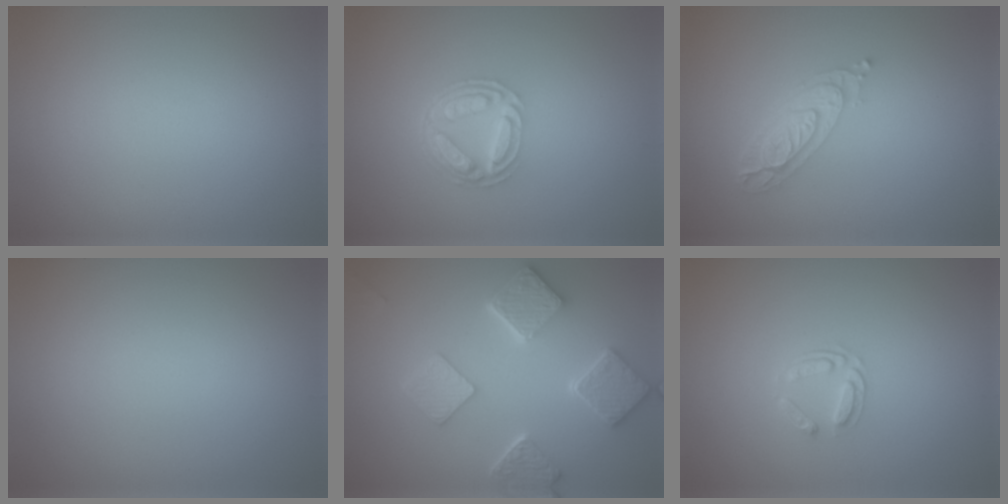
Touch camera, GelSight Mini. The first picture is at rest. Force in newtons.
{"total": 4.4, "press": 3.3, "slide": 2.9}
{"total": 3.6, "press": 2.7, "slide": 2.4}
{"total": 0.0}
{"total": 5.2, "press": 4.7, "slide": 2.3}
{"total": 1.6, "press": 1.0, "slide": 1.2}